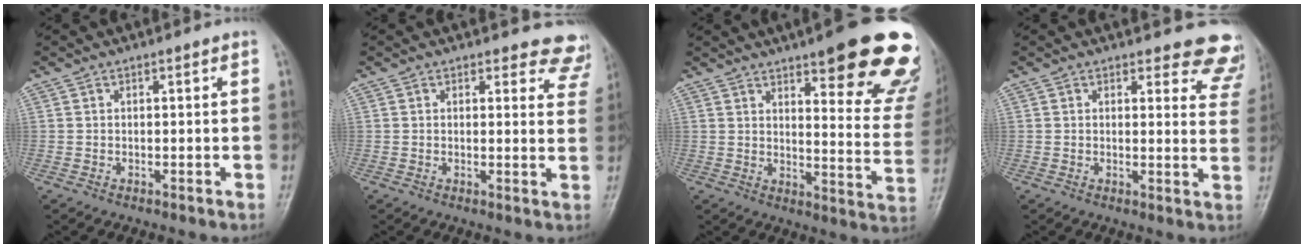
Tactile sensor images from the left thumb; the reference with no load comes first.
{"total": 7.5, "force": [6.9, 2.9, 0.4], "torque": [0.049, -0.039, 0.042]}
{"total": 22.8, "force": [14.4, 5.6, 16.8], "torque": [-0.178, -0.069, 0.180]}
{"total": 9.9, "force": [9.2, 3.4, 0.9], "torque": [0.045, -0.070, 0.065]}